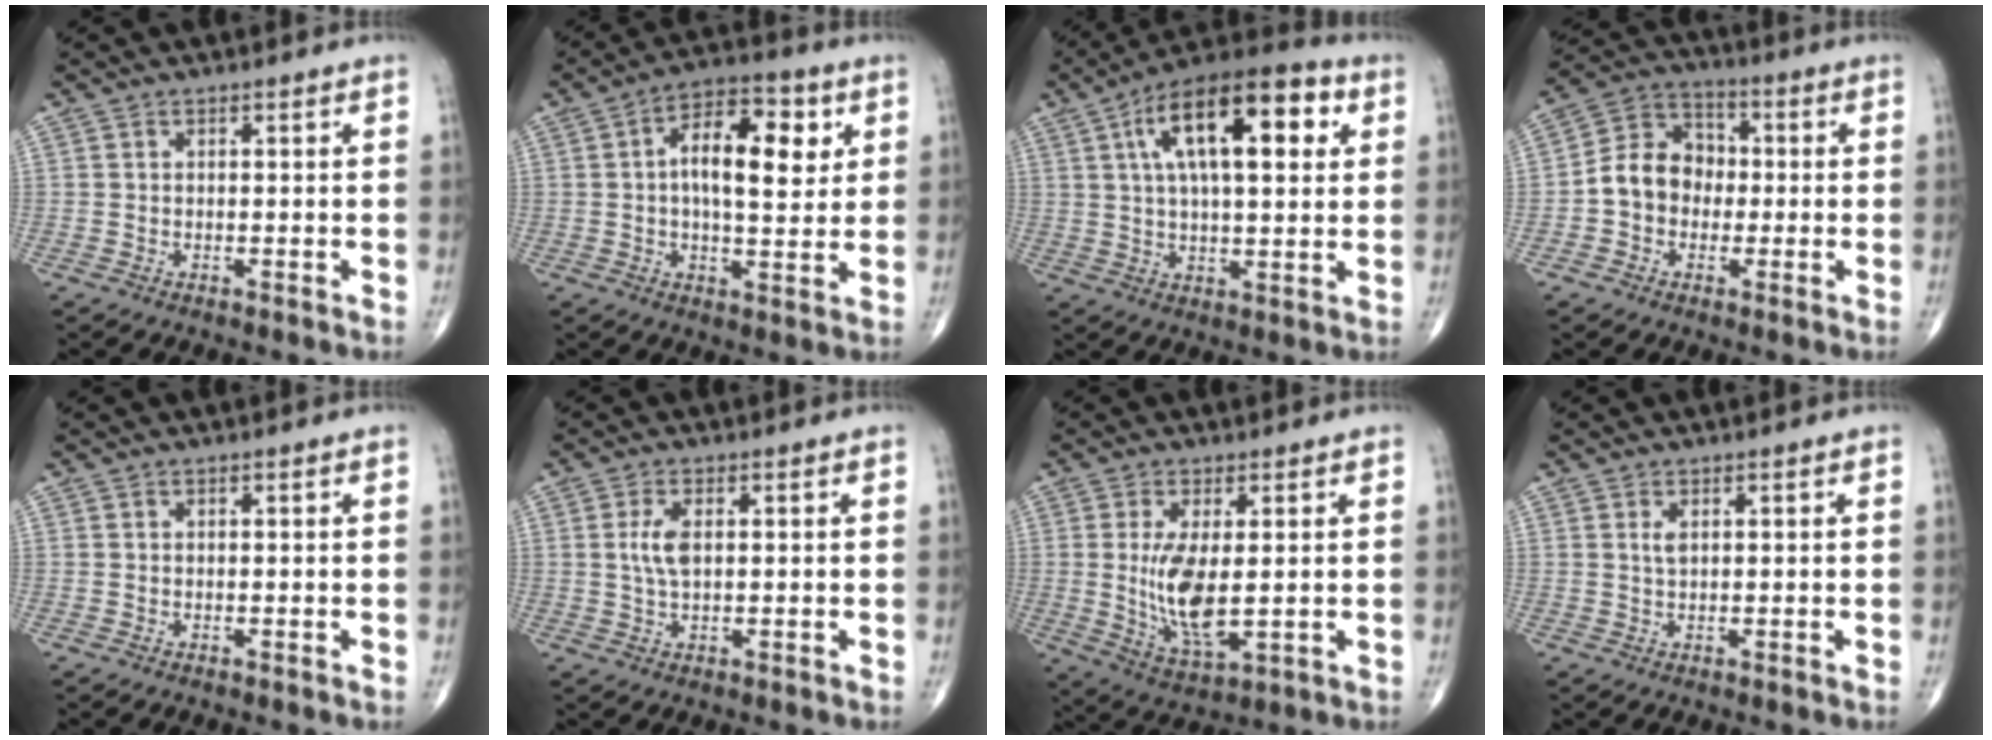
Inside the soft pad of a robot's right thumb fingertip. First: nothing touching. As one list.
[{"total": 13.4, "force": [2.9, 6.4, 11.4], "torque": [-0.156, 0.004, 0.039]}, {"total": 20.1, "force": [6.3, 8.2, 17.2], "torque": [-0.261, 0.012, 0.091]}, {"total": 9.7, "force": [-1.1, 8.0, 5.3], "torque": [-0.071, 0.038, -0.035]}, {"total": 0.0}, {"total": 4.0, "force": [0.6, 1.8, 3.5], "torque": [-0.078, 0.000, 0.012]}, {"total": 10.4, "force": [0.3, 4.1, 9.5], "torque": [-0.186, -0.025, 0.019]}, {"total": 2.0, "force": [0.6, 0.9, 1.7], "torque": [-0.034, 0.000, 0.014]}]